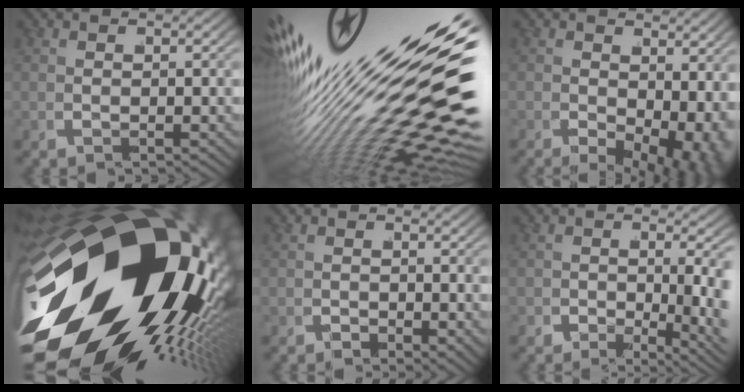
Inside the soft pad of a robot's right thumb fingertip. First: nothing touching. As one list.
[{"total": 17.3, "force": [-1.5, 8.4, 15.0], "torque": [-0.247, -0.024, 0.000]}, {"total": 7.4, "force": [-1.7, 4.6, 5.6], "torque": [-0.091, -0.046, -0.006]}, {"total": 44.3, "force": [-3.2, 26.7, 35.2], "torque": [-0.515, -0.048, -0.036]}, {"total": 1.5, "force": [-0.4, 1.1, 1.0], "torque": [-0.024, -0.013, -0.004]}, {"total": 4.0, "force": [-1.5, 1.5, 3.4], "torque": [-0.063, -0.022, -0.016]}]